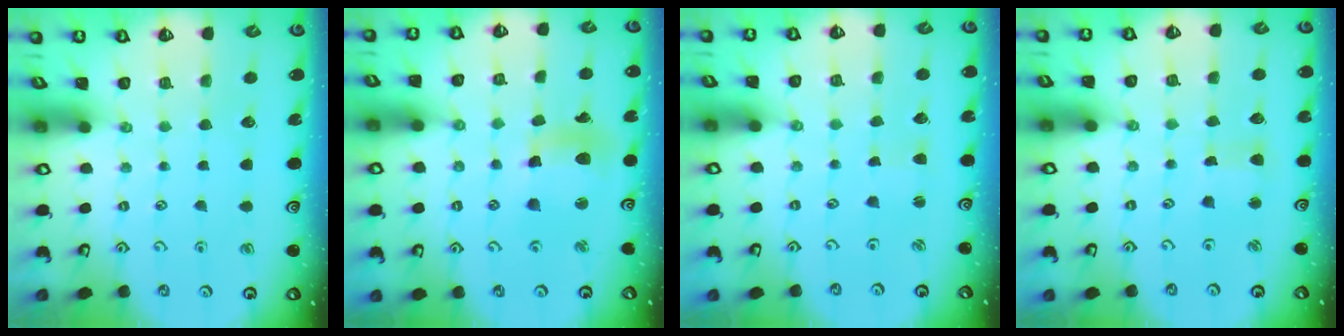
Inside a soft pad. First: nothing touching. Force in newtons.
{"total": 12.2, "press": 12.1, "slide": 1.4}
{"total": 1.6, "press": 1.6, "slide": 0.3}
{"total": 3.6, "press": 3.6, "slide": 0.5}